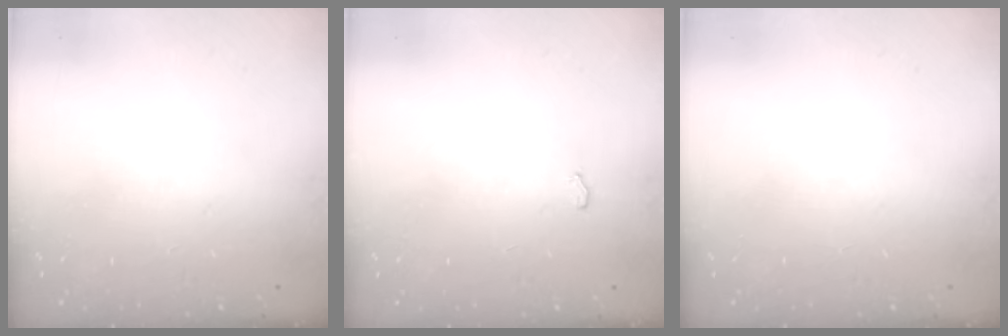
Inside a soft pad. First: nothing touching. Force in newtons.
{"total": 3.7, "press": 2.8, "slide": 2.5}
{"total": 0.0}